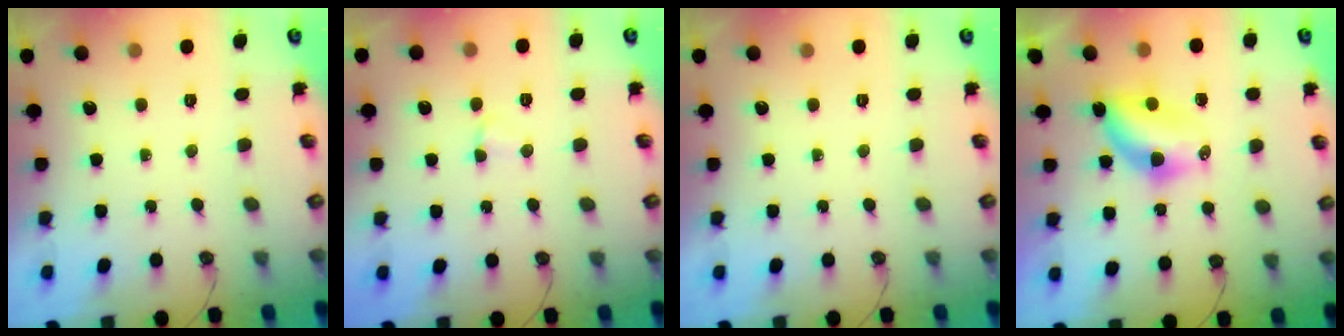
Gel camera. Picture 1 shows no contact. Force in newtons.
{"total": 2.5, "press": 2.4, "slide": 0.7}
{"total": 0.0}
{"total": 7.7, "press": 7.2, "slide": 2.7}